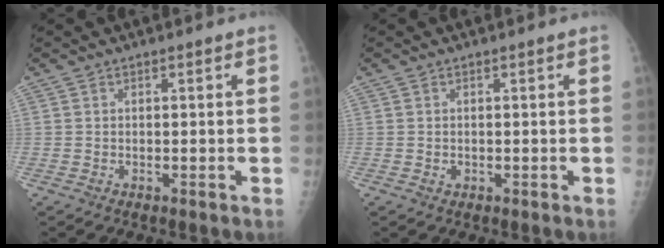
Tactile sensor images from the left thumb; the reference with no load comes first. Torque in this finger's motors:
{"motor_torque": [-0.20, 0.11, -0.06, 0.04, -0.01]}